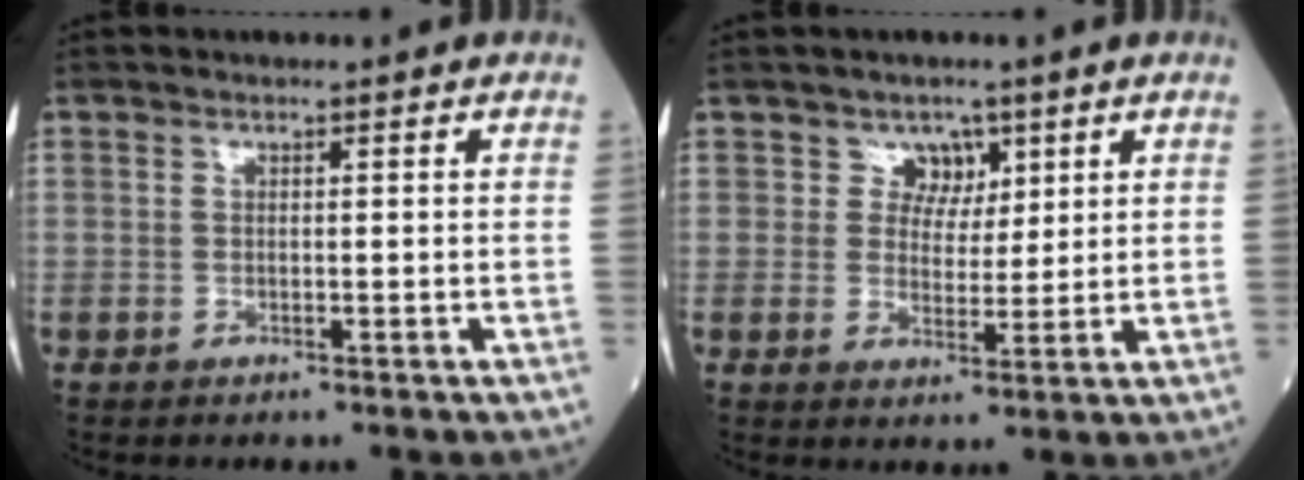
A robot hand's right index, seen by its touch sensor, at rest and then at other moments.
{"total": 3.6, "force": [2.1, 2.8, 0.8], "torque": [-0.005, 0.003, 0.035]}